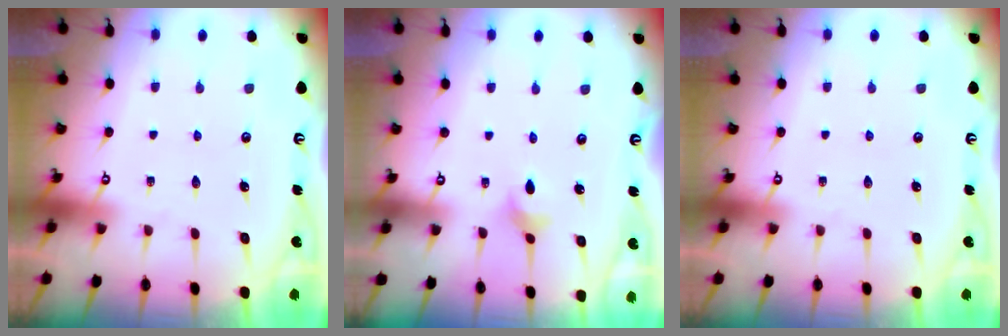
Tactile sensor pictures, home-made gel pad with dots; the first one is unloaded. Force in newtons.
{"total": 2.7, "press": 2.6, "slide": 0.6}
{"total": 0.0}